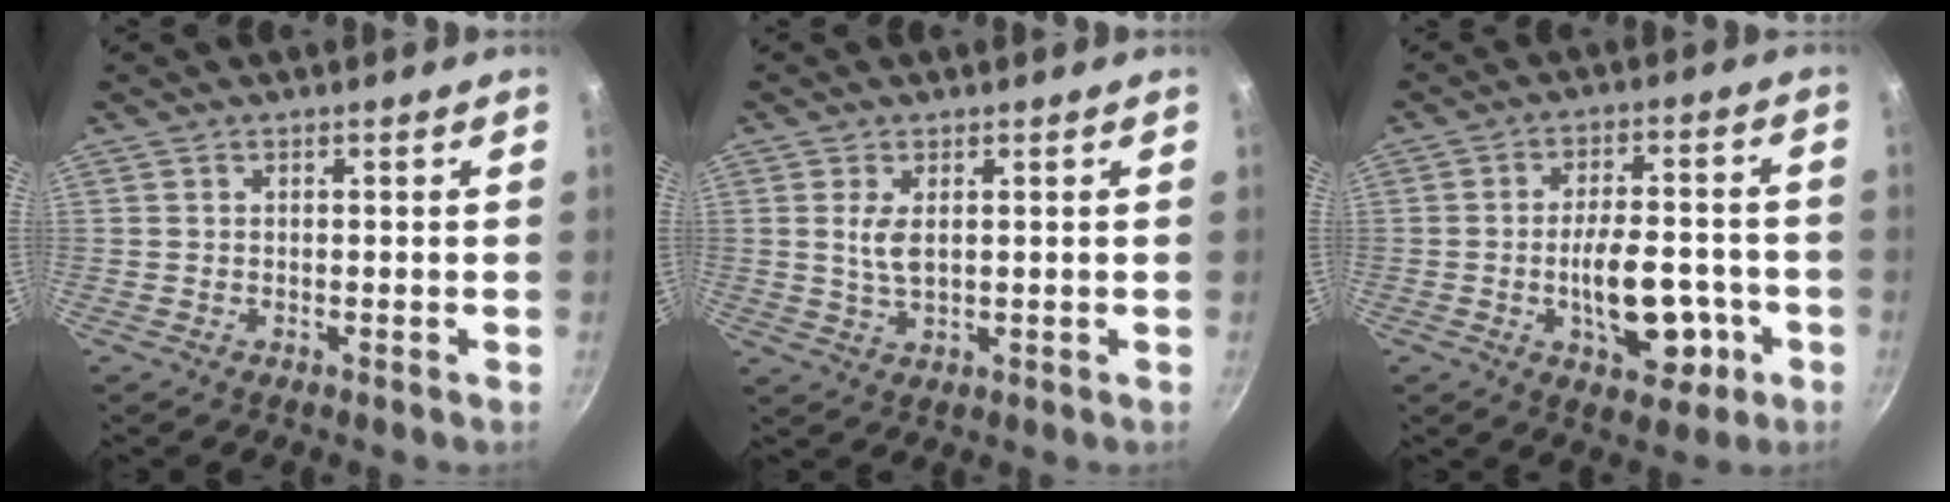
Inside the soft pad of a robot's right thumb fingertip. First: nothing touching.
{"total": 4.1, "force": [0.9, 1.9, 3.5], "torque": [-0.067, -0.009, 0.020]}
{"total": 13.1, "force": [-3.7, 6.7, 10.7], "torque": [-0.134, 0.020, -0.048]}